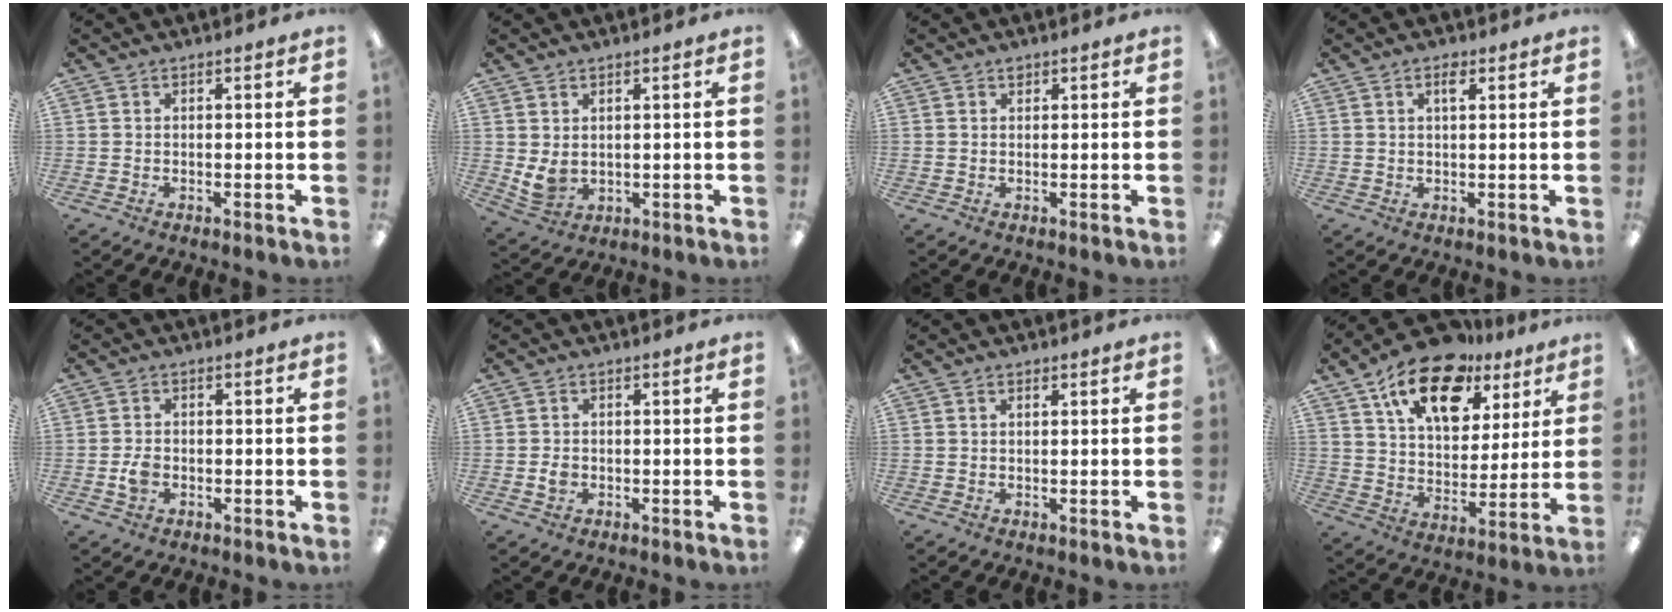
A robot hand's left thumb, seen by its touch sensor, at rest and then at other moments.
{"total": 4.6, "force": [1.4, 3.4, 2.8], "torque": [-0.065, -0.014, 0.024]}
{"total": 1.0, "force": [0.6, 0.6, 0.4], "torque": [0.000, -0.001, 0.009]}
{"total": 2.9, "force": [1.5, 1.2, 2.2], "torque": [-0.031, -0.003, 0.022]}
{"total": 3.1, "force": [-0.7, 2.3, 2.0], "torque": [-0.042, 0.001, -0.014]}
{"total": 2.0, "force": [-0.4, 1.6, 1.2], "torque": [-0.021, 0.003, -0.007]}
{"total": 0.8, "force": [0.5, 0.4, 0.5], "torque": [-0.003, -0.002, 0.007]}
{"total": 18.3, "force": [11.2, 10.0, 10.5], "torque": [-0.168, -0.056, 0.196]}